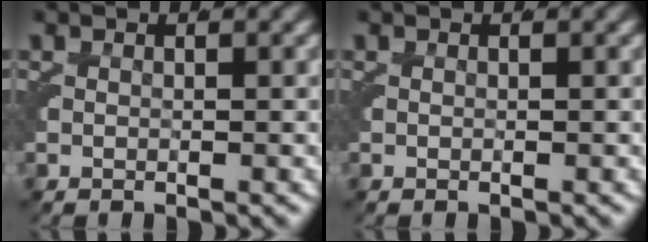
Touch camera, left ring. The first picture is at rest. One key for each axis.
{"total": 0.0}